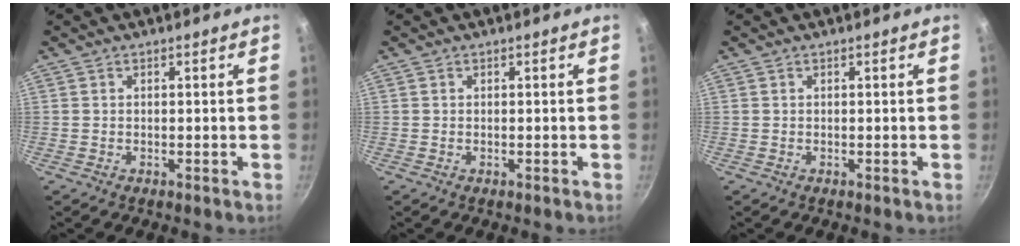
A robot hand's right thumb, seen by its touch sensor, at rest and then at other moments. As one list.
[{"total": 0.0}, {"total": 0.0}]